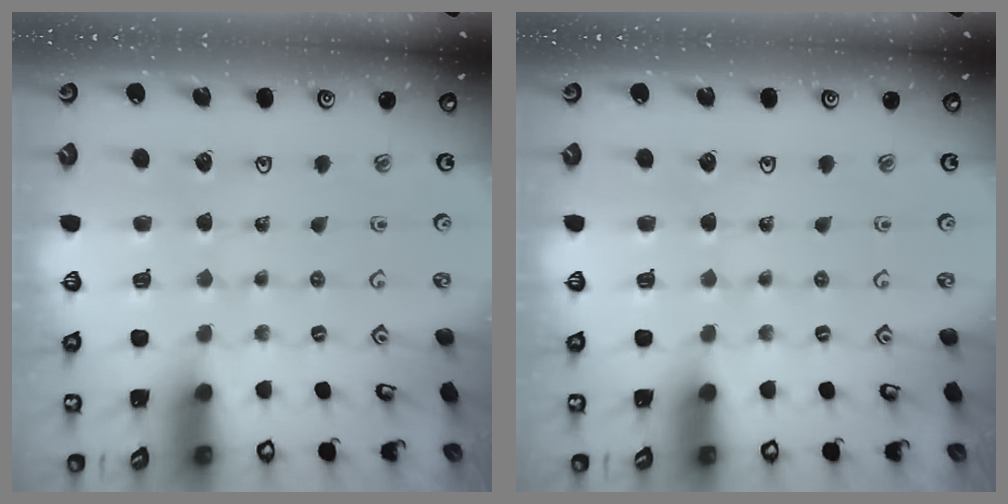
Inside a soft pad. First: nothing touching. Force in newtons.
{"total": 0.0}